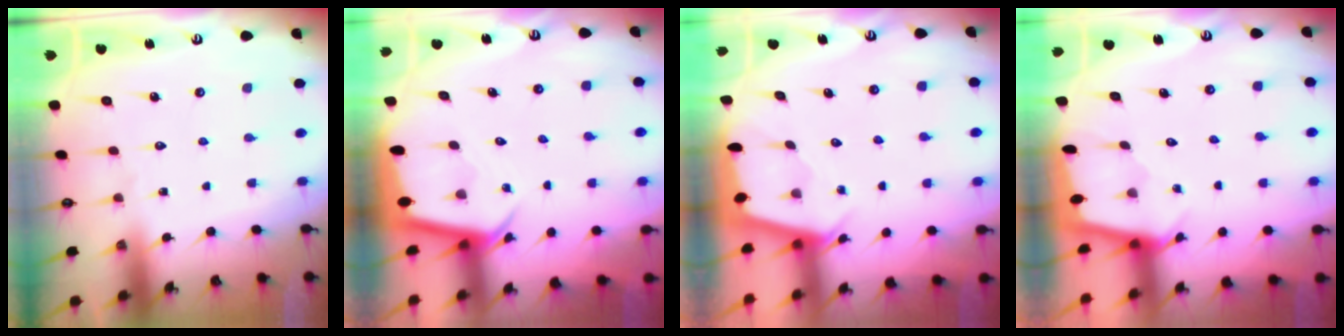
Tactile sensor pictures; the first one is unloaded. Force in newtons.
{"total": 2.8, "press": 2.7, "slide": 0.3}
{"total": 2.0, "press": 2.0, "slide": 0.3}
{"total": 1.8, "press": 1.8, "slide": 0.3}